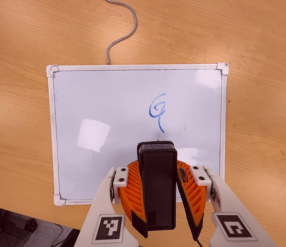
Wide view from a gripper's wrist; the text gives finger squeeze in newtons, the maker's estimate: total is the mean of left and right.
{"total": 10.0, "left": 9.4, "right": 10.6}